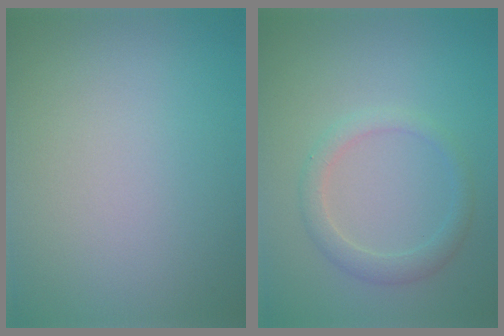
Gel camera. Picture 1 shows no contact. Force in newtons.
{"total": 2.1, "press": 2.1, "slide": 0.2}